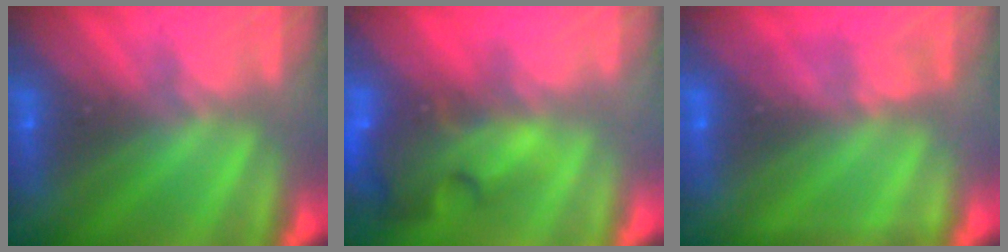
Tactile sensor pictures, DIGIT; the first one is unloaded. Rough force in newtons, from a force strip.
{"total": 7.7}
{"total": 2.2}